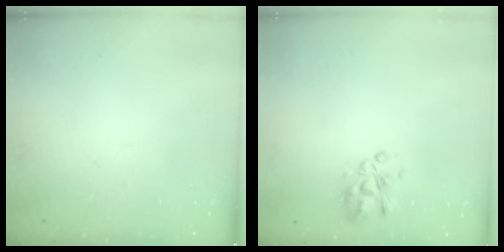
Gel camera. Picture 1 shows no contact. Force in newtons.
{"total": 5.3, "press": 5.0, "slide": 1.6}